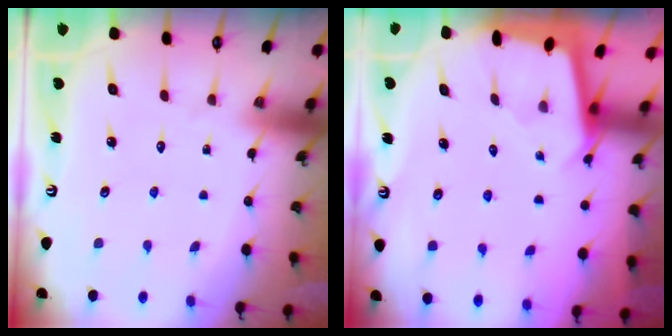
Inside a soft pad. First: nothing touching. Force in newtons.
{"total": 1.8, "press": 1.8, "slide": 0.2}